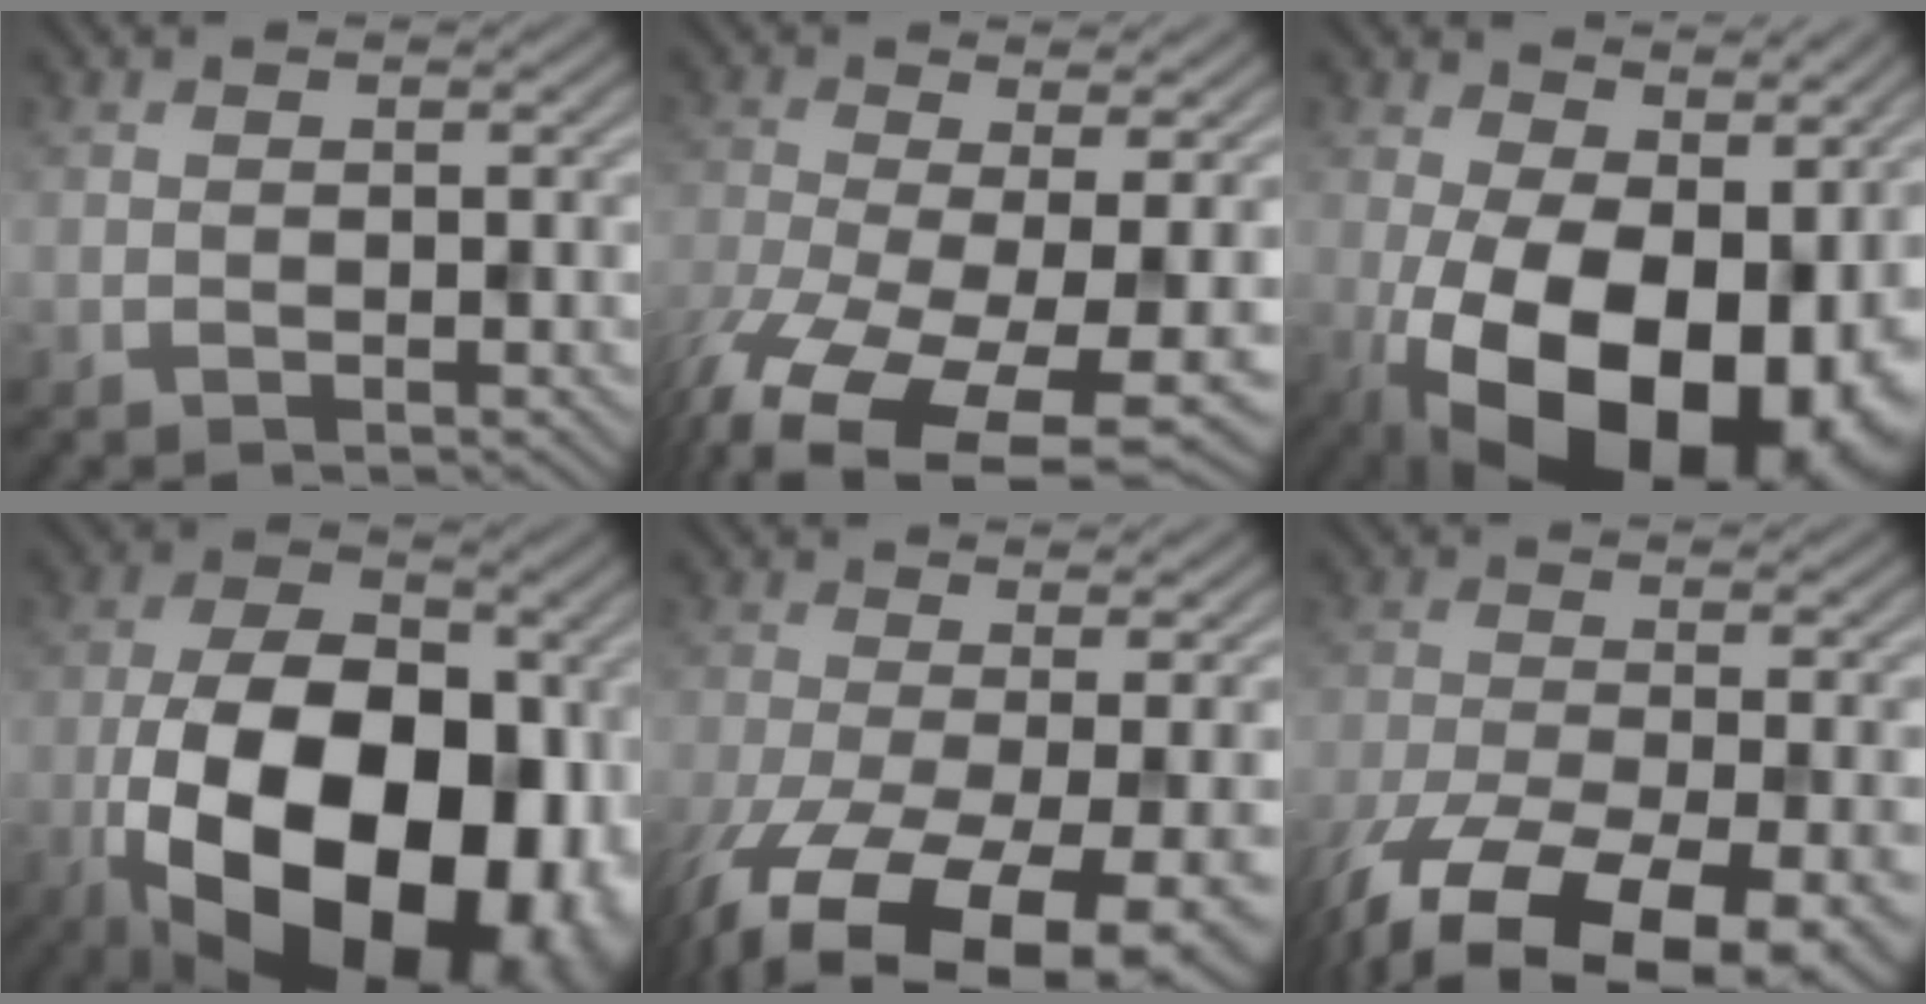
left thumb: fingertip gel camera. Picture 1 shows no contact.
{"total": 11.9, "force": [-5.9, 3.9, 9.6], "torque": [-0.216, -0.033, -0.097]}
{"total": 19.4, "force": [-3.8, 11.7, 15.1], "torque": [-0.230, -0.028, -0.047]}
{"total": 21.3, "force": [-6.6, 12.5, 16.0], "torque": [-0.258, -0.023, -0.092]}
{"total": 14.9, "force": [-6.4, 6.2, 11.9], "torque": [-0.246, -0.045, -0.080]}
{"total": 16.0, "force": [-9.8, 6.2, 11.0], "torque": [-0.228, -0.057, -0.127]}